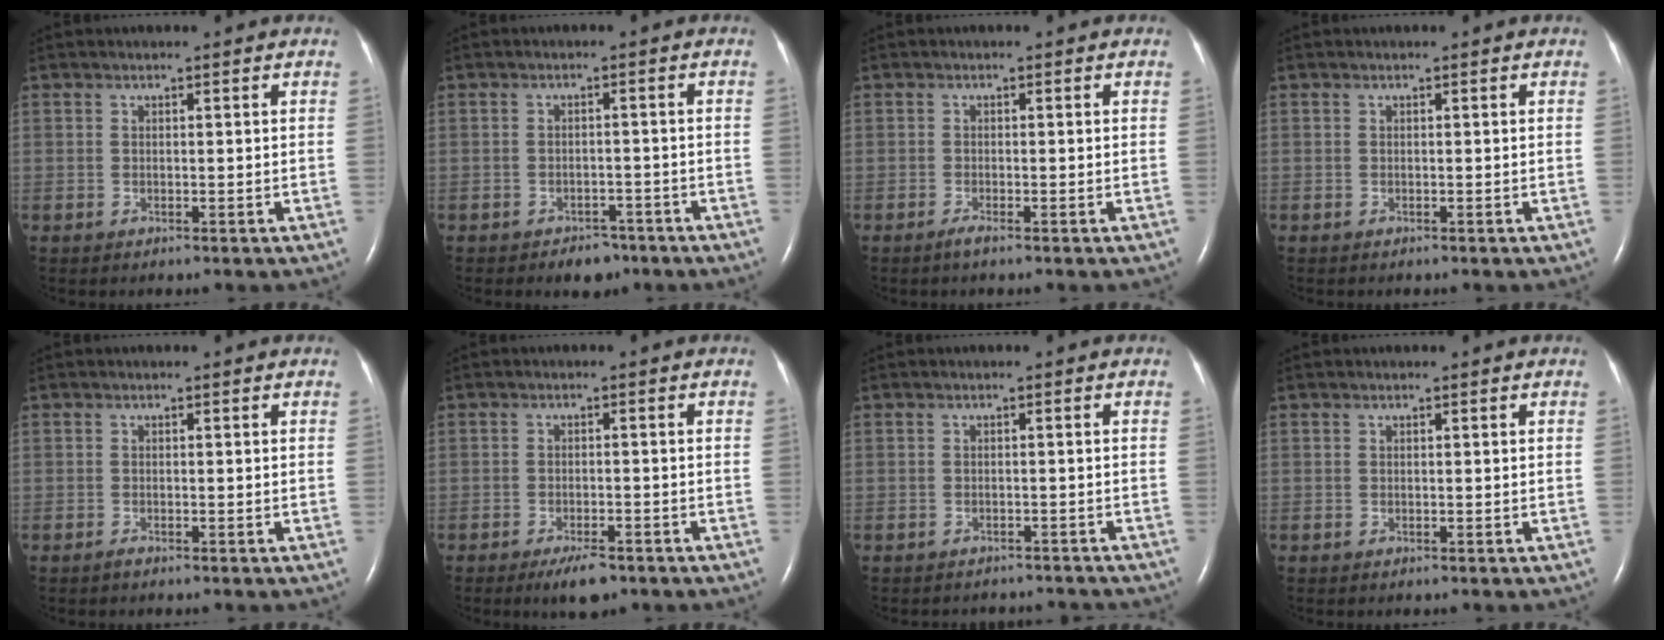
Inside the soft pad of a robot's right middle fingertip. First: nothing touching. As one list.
[{"total": 3.4, "force": [-2.5, 2.0, 1.2], "torque": [-0.019, 0.007, -0.028]}, {"total": 1.1, "force": [-0.8, -0.1, 0.7], "torque": [-0.020, -0.003, -0.018]}, {"total": 0.0}, {"total": 0.5, "force": [-0.5, 0.0, 0.2], "torque": [-0.009, -0.002, -0.008]}, {"total": 4.1, "force": [-2.9, 1.2, 2.7], "torque": [-0.050, -0.004, -0.044]}, {"total": 4.7, "force": [-4.6, 1.3, 0.1], "torque": [0.003, 0.000, -0.051]}, {"total": 0.0}]